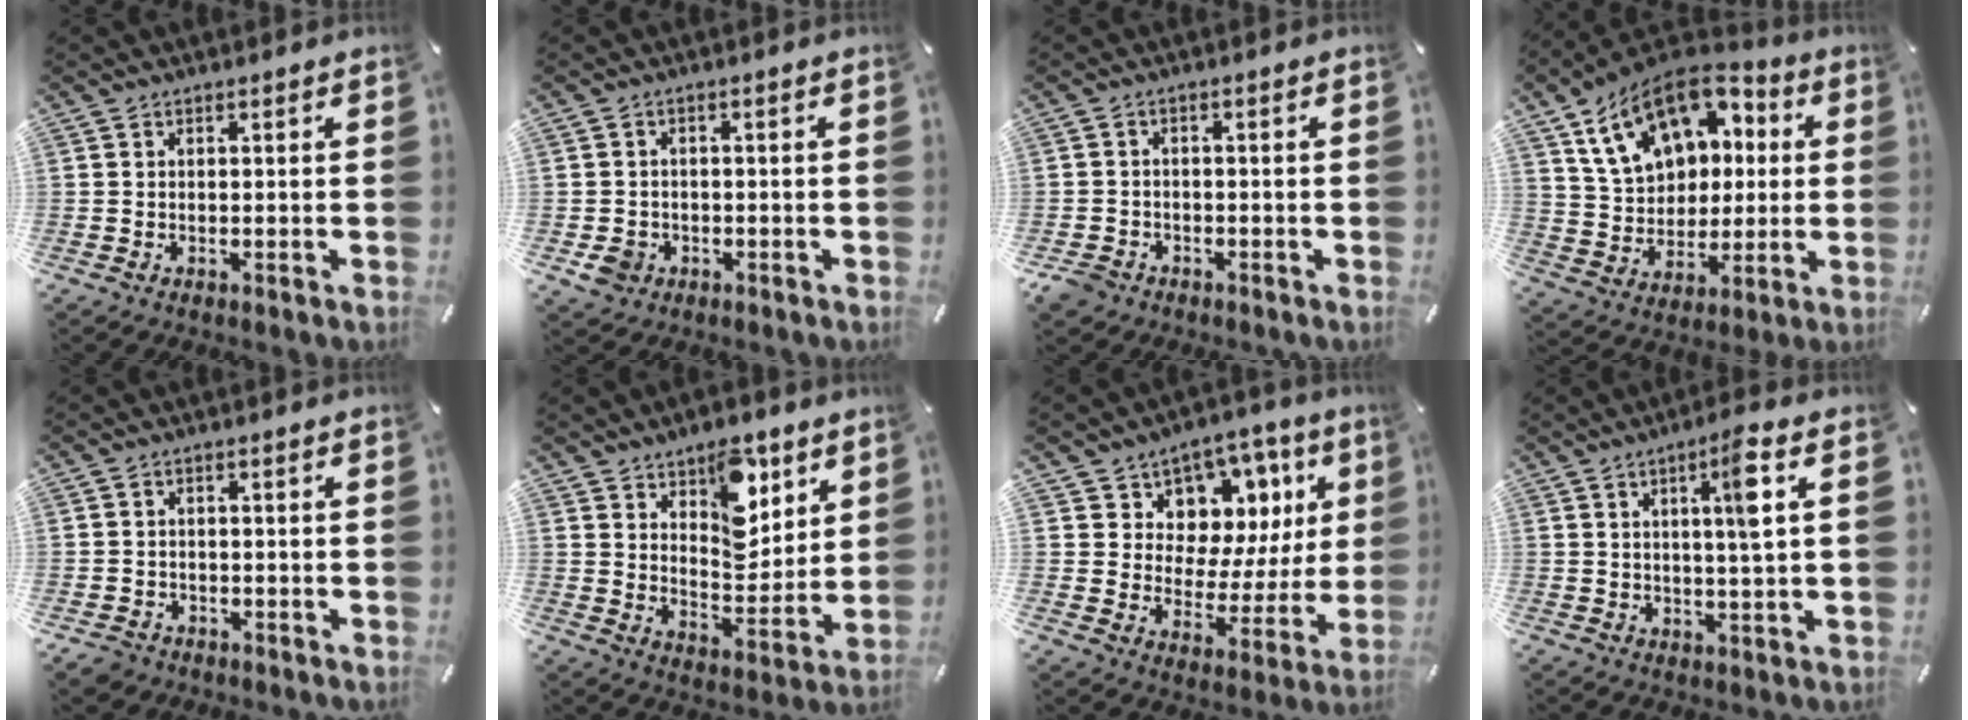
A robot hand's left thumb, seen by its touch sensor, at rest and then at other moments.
{"total": 4.2, "force": [-1.7, 3.5, 1.6], "torque": [-0.030, 0.001, -0.033]}
{"total": 3.4, "force": [-2.3, 2.3, 0.9], "torque": [-0.026, 0.007, -0.048]}
{"total": 18.3, "force": [7.8, 13.3, 10.0], "torque": [-0.190, -0.026, 0.147]}
{"total": 2.7, "force": [-1.9, 1.8, 0.7], "torque": [-0.018, 0.008, -0.040]}
{"total": 12.4, "force": [7.1, 7.5, 6.8], "torque": [-0.085, -0.039, 0.125]}
{"total": 8.6, "force": [4.7, 7.0, 1.6], "torque": [-0.011, -0.068, 0.082]}
{"total": 7.4, "force": [2.4, 0.6, 7.0], "torque": [-0.115, -0.008, 0.029]}